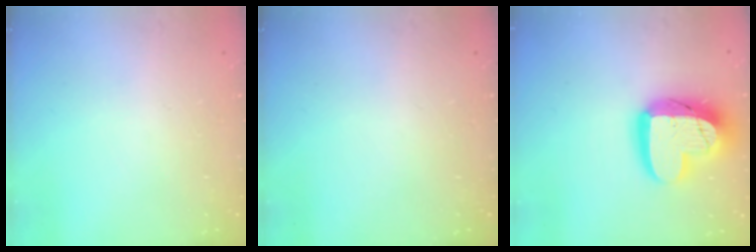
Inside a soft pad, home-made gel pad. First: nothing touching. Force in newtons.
{"total": 0.0}
{"total": 18.3, "press": 18.2, "slide": 1.4}